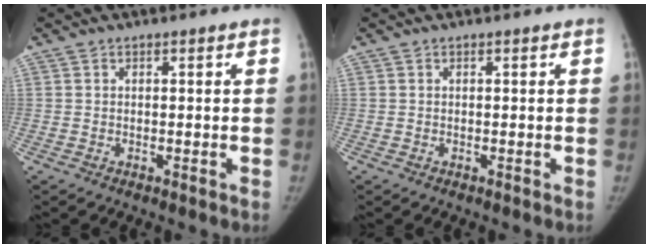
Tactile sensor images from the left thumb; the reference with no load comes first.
{"total": 0.0}